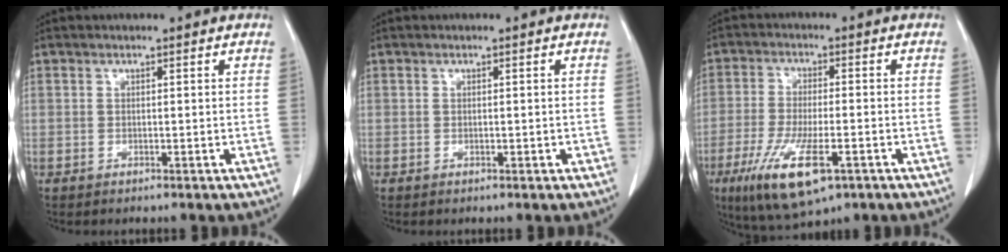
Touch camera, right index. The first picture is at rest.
{"total": 0.6, "force": [-0.1, 0.4, 0.5], "torque": [-0.006, 0.001, -0.001]}
{"total": 11.8, "force": [-5.7, 3.0, 9.9], "torque": [-0.191, -0.027, -0.091]}